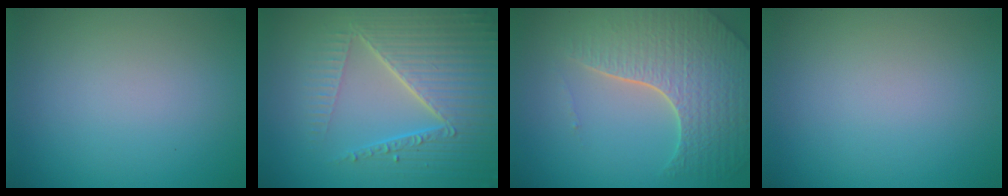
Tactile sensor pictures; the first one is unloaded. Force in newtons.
{"total": 7.3, "press": 5.5, "slide": 4.8}
{"total": 7.6, "press": 5.6, "slide": 5.1}
{"total": 0.0}